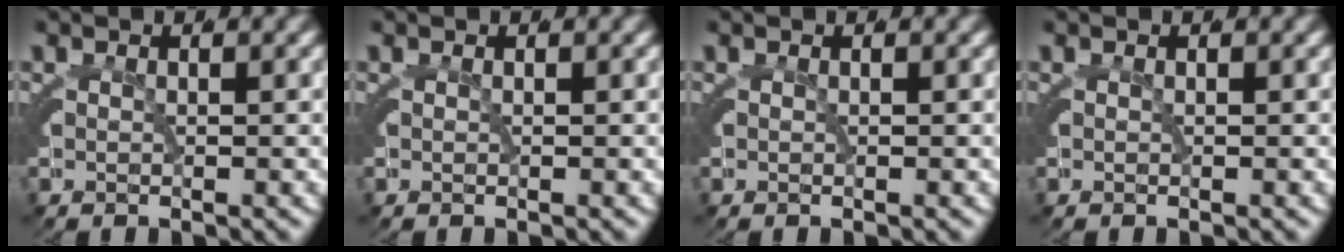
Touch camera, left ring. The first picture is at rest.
{"total": 0.0}
{"total": 0.0}
{"total": 0.0}